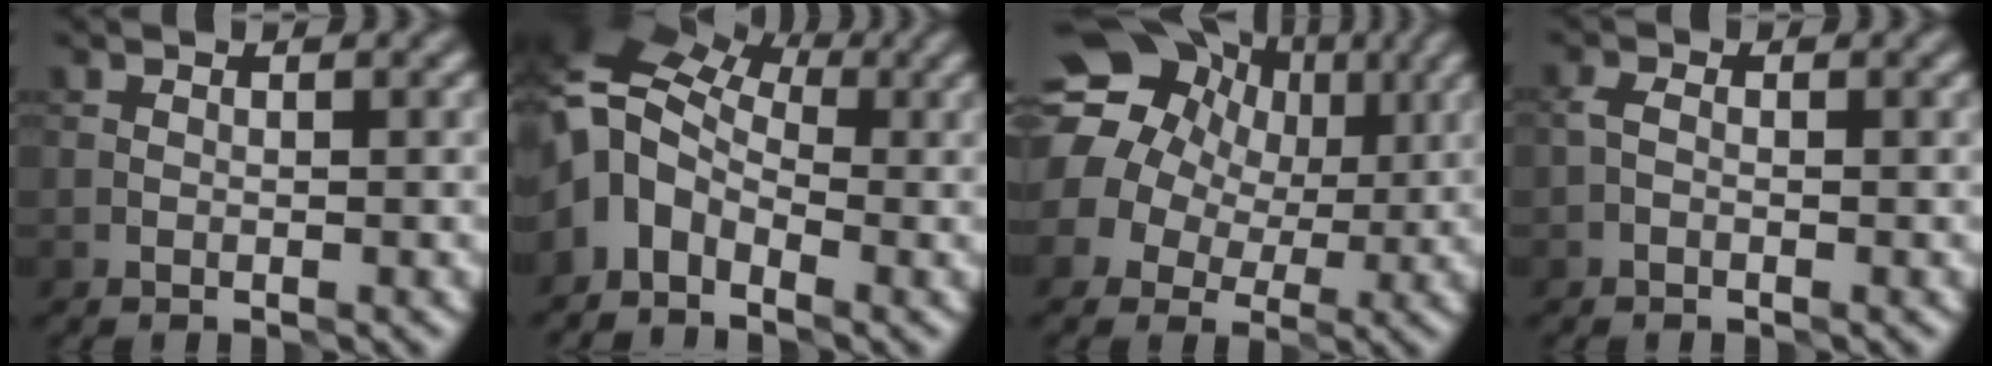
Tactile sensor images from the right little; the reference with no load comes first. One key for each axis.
{"total": 8.0, "fx": 0.3, "fy": 5.4, "fz": 5.9, "tx": -0.122, "ty": 0.020, "tz": -0.014}
{"total": 15.8, "fx": 5.3, "fy": 13.1, "fz": 7.2, "tx": -0.161, "ty": 0.032, "tz": 0.076}
{"total": 1.0, "fx": -0.3, "fy": 0.5, "fz": 0.7, "tx": -0.015, "ty": 0.005, "tz": -0.009}